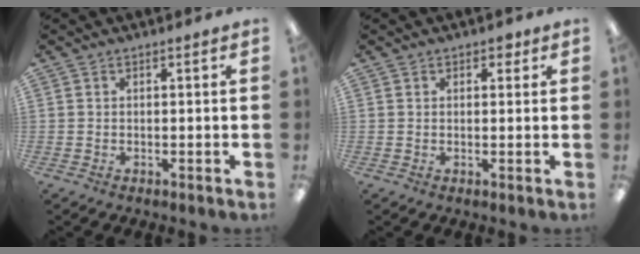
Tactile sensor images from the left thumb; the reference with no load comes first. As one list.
[{"total": 1.9, "force": [1.1, 1.3, 0.9], "torque": [-0.003, -0.002, 0.016]}]